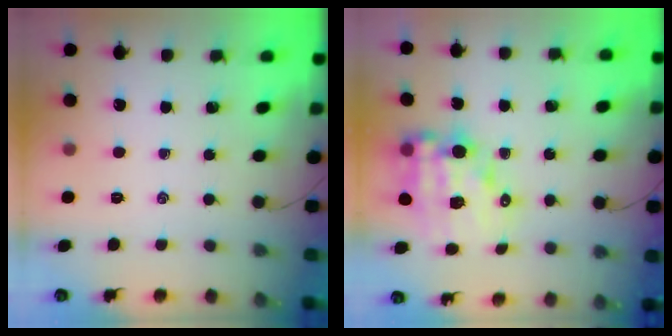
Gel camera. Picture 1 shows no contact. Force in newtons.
{"total": 14.5, "press": 14.1, "slide": 3.4}